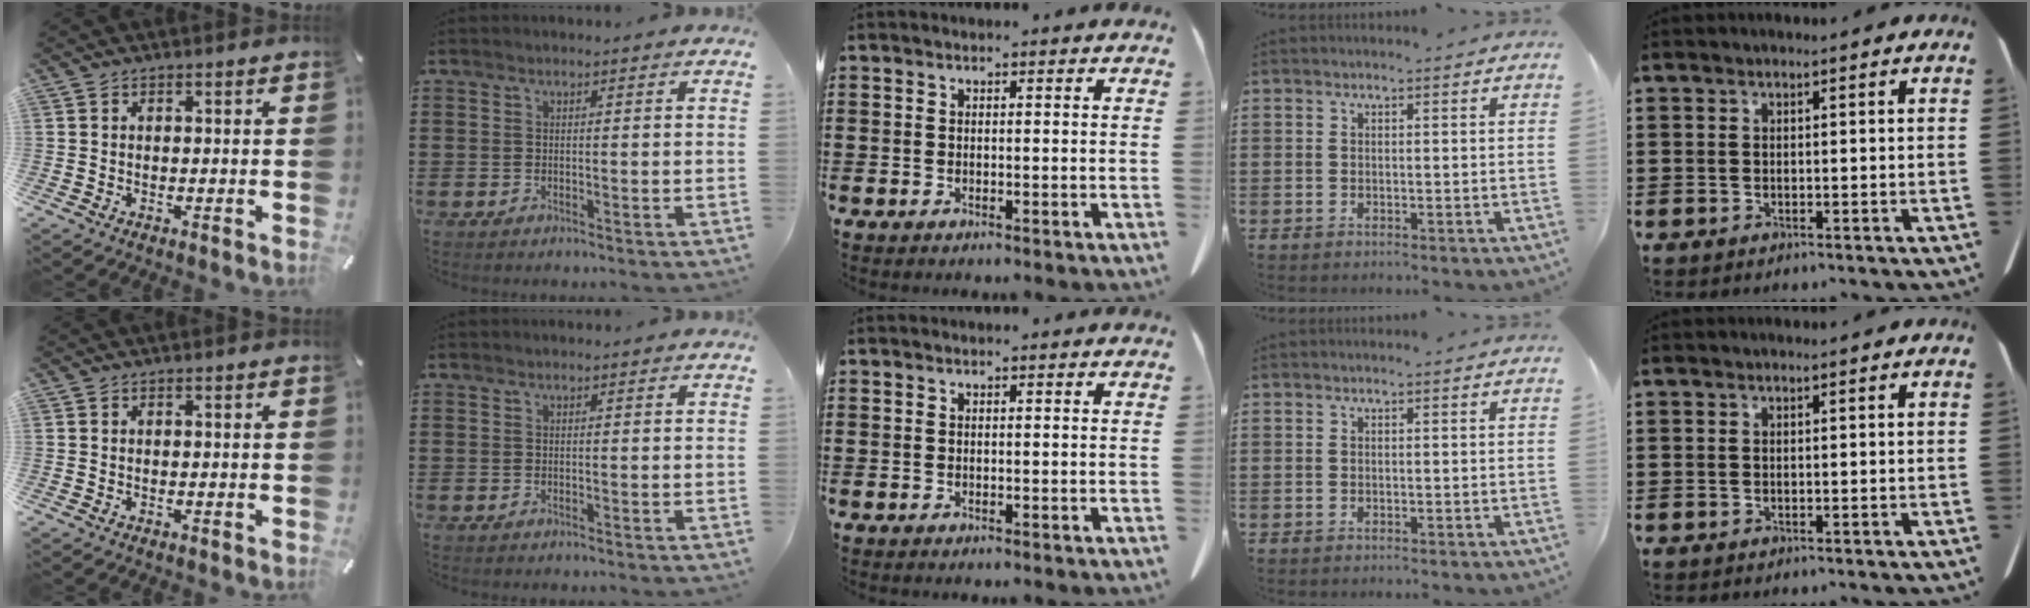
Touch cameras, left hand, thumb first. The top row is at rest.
{}